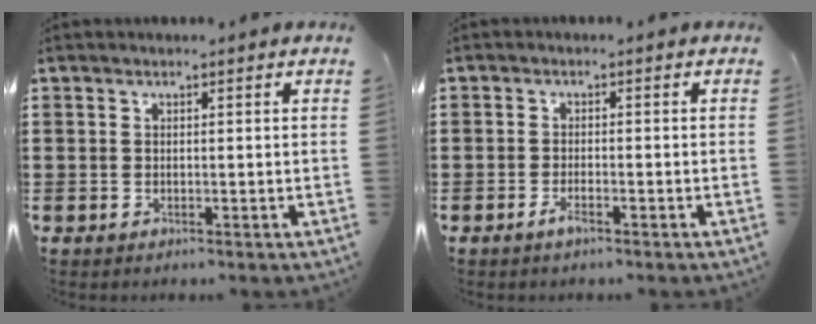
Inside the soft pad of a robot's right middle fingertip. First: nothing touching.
{"total": 1.9, "force": [-1.4, 0.5, 1.2], "torque": [-0.029, -0.002, -0.028]}